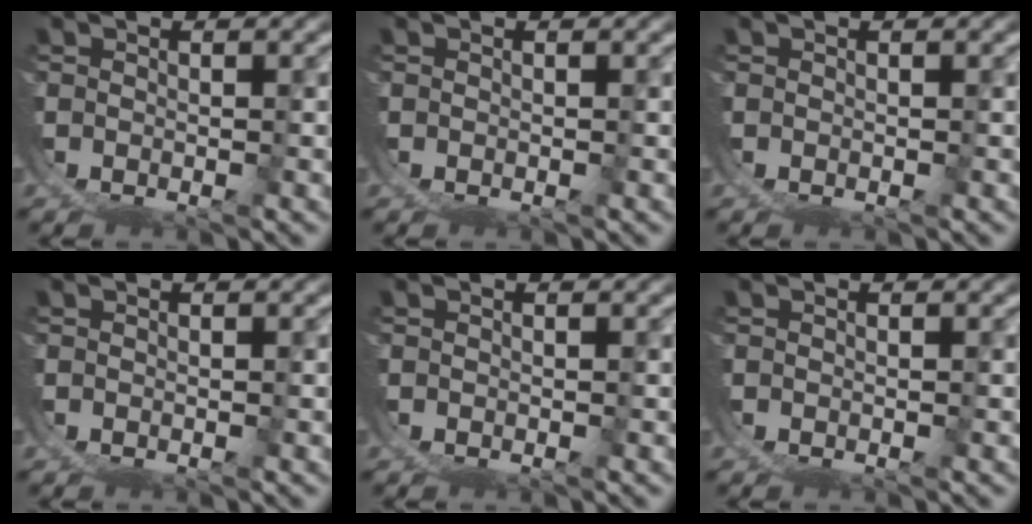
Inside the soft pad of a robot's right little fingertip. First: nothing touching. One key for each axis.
{"total": 0.0}
{"total": 0.0}
{"total": 0.0}
{"total": 0.0}
{"total": 0.0}